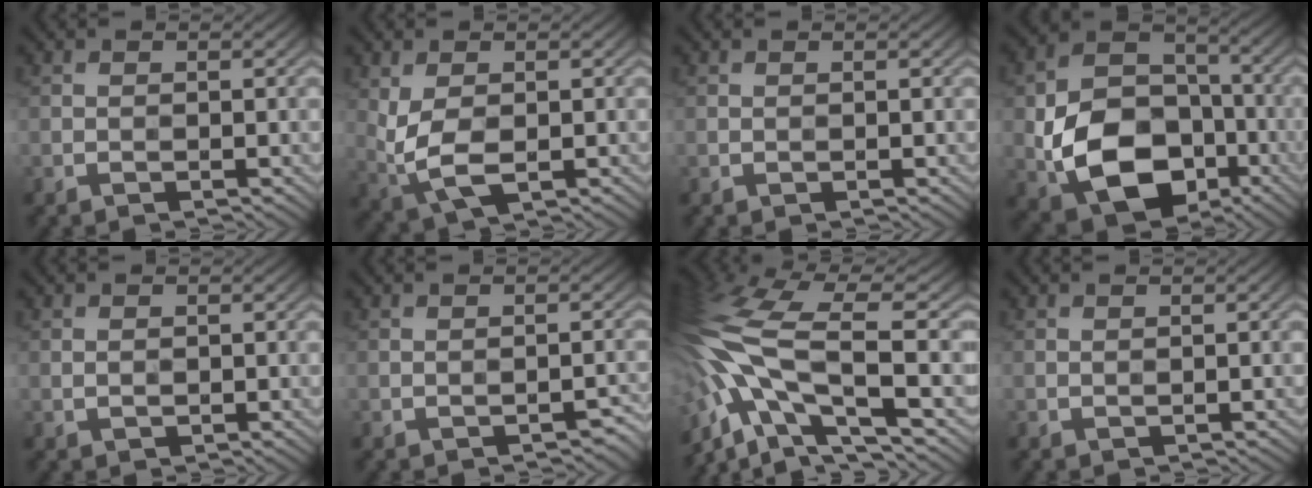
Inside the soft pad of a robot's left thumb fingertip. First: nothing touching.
{"total": 6.1, "force": [-0.1, 3.6, 4.9], "torque": [-0.117, -0.014, 0.005]}
{"total": 0.0}
{"total": 15.0, "force": [-4.1, 10.9, 9.4], "torque": [-0.179, -0.040, -0.073]}
{"total": 0.6, "force": [0.5, 0.3, 0.0], "torque": [0.000, 0.000, 0.006]}
{"total": 1.4, "force": [-0.9, 0.7, 0.9], "torque": [-0.011, 0.005, -0.007]}
{"total": 15.9, "force": [-3.0, 5.8, 14.5], "torque": [-0.344, -0.002, -0.043]}
{"total": 0.0}